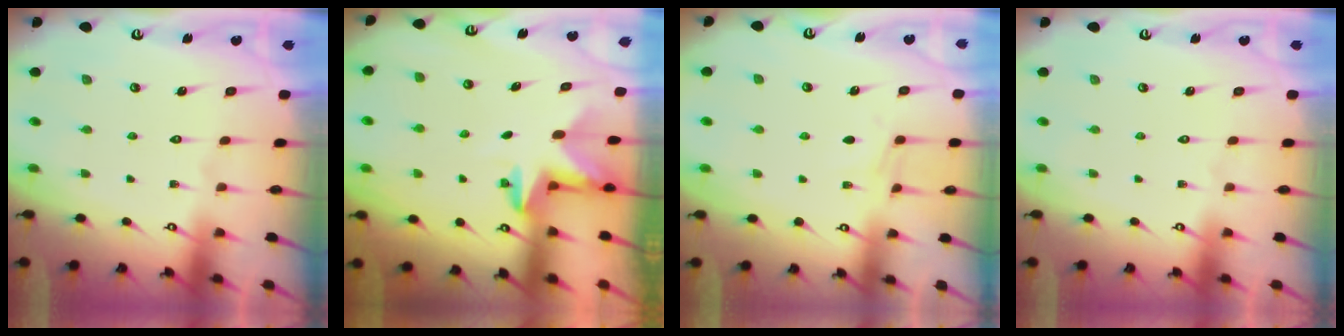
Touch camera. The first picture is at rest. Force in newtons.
{"total": 2.9, "press": 2.9, "slide": 0.2}
{"total": 4.4, "press": 4.4, "slide": 0.5}
{"total": 0.0}